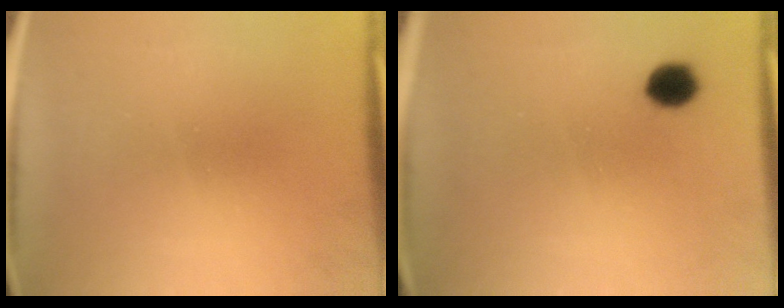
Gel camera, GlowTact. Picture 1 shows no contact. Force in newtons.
{"total": 4.2}